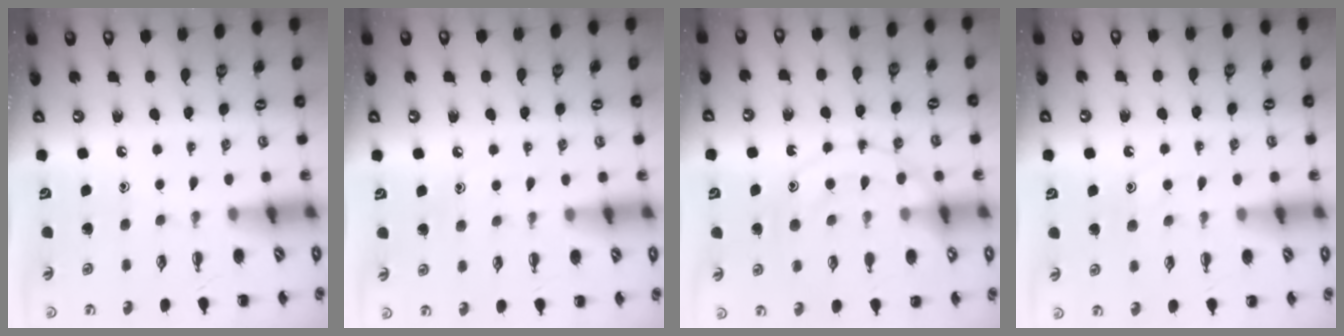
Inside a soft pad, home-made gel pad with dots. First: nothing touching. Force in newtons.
{"total": 7.0, "press": 6.8, "slide": 1.6}
{"total": 14.1, "press": 14.0, "slide": 1.6}
{"total": 7.7, "press": 7.6, "slide": 1.1}